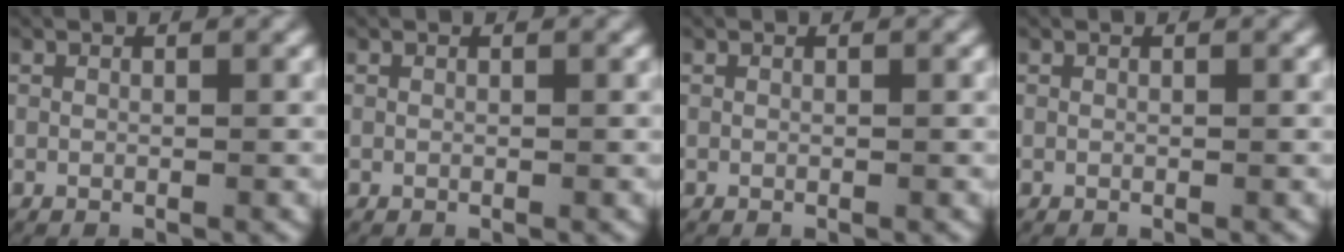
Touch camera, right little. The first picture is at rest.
{"total": 0.0}
{"total": 0.0}
{"total": 0.0}